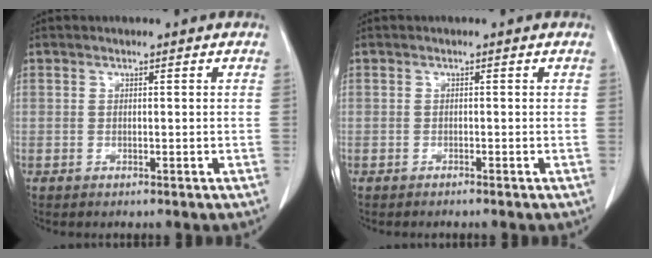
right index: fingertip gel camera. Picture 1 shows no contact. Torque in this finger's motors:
{"motor_torque": [-0.10, -0.08, -0.03, -0.04]}